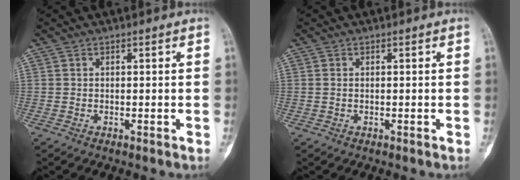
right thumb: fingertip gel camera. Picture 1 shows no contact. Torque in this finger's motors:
{"motor_torque": [0.07, 0.19, -0.17, -0.01, -0.06]}